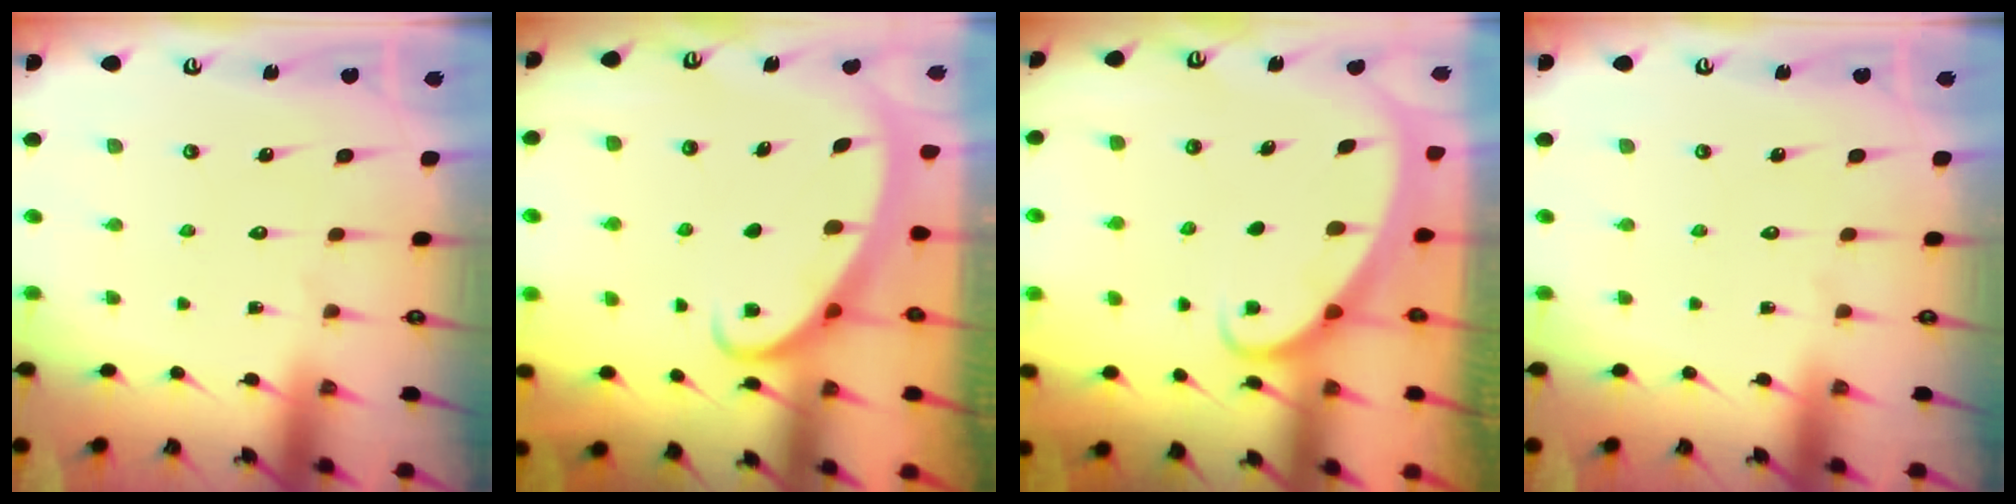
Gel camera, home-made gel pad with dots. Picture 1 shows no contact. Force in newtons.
{"total": 2.4, "press": 2.4, "slide": 0.4}
{"total": 1.8, "press": 1.8, "slide": 0.1}
{"total": 0.0}